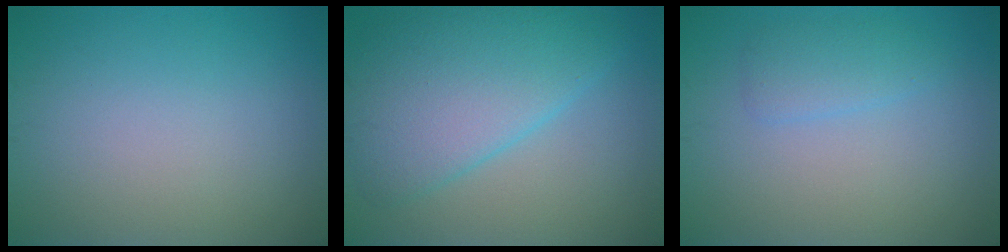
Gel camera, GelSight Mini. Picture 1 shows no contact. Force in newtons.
{"total": 7.4, "press": 7.4, "slide": 0.4}
{"total": 1.9, "press": 1.9, "slide": 0.1}